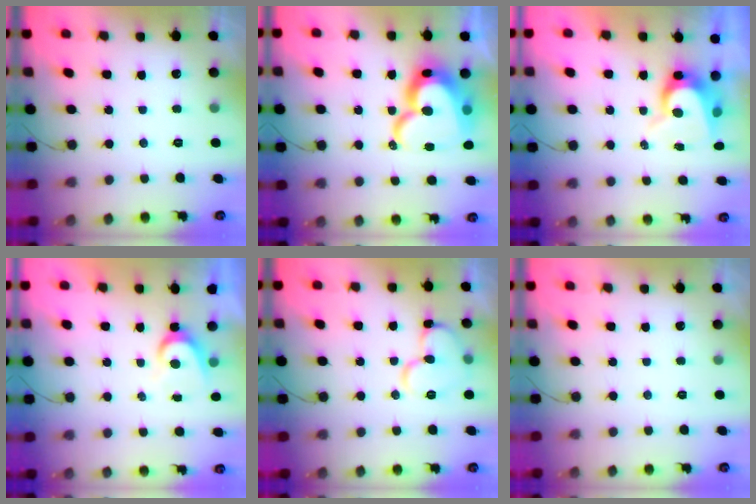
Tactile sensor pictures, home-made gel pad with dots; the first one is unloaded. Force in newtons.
{"total": 23.0, "press": 23.0, "slide": 1.9}
{"total": 7.9, "press": 7.9, "slide": 0.4}
{"total": 4.4, "press": 4.4, "slide": 0.5}
{"total": 11.6, "press": 11.5, "slide": 1.6}
{"total": 0.0}